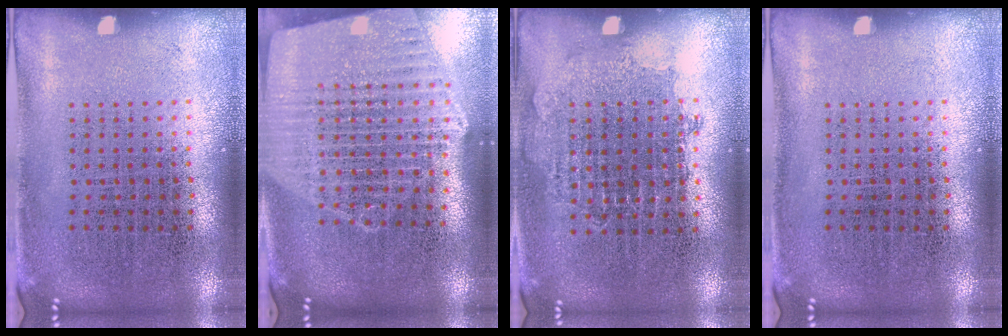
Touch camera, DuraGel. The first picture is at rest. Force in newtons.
{"total": 2.4, "press": 2.2, "slide": 1.1}
{"total": 0.8, "press": 0.8, "slide": 0.3}
{"total": 0.0}